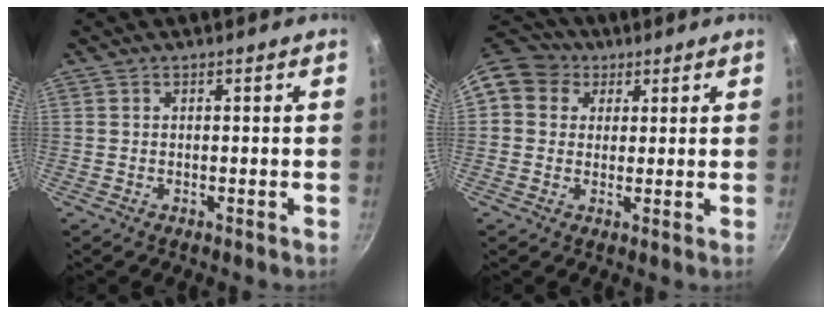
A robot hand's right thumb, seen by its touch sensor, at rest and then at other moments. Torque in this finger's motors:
{"motor_torque": [-0.25, 1.06, 0.42, -0.38, 0.08]}